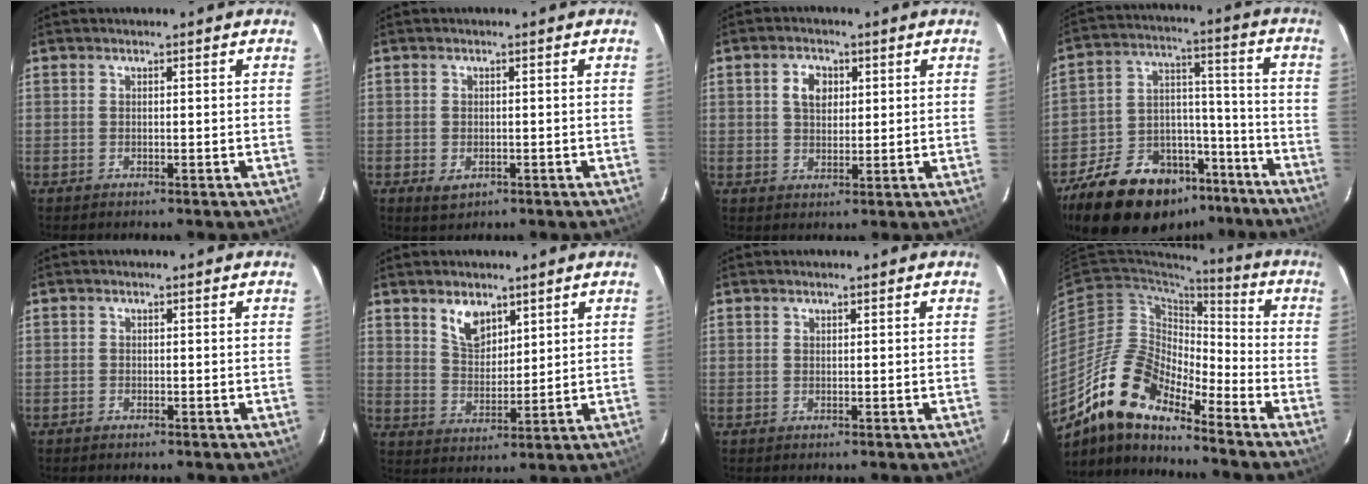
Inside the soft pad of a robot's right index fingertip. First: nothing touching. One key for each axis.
{"total": 2.6, "fx": -1.0, "fy": 1.9, "fz": 1.5, "tx": -0.026, "ty": -0.004, "tz": -0.013}
{"total": 4.6, "fx": 1.4, "fy": 3.3, "fz": 2.9, "tx": -0.045, "ty": 0.012, "tz": 0.027}
{"total": 22.9, "fx": -16.5, "fy": 12.3, "fz": 10.2, "tx": -0.214, "ty": 0.050, "tz": -0.239}
{"total": 0.6, "fx": -0.6, "fy": 0.3, "fz": 0.1, "tx": -0.003, "ty": 0.003, "tz": -0.013}
{"total": 6.4, "fx": 4.1, "fy": 3.6, "fz": 3.4, "tx": -0.055, "ty": 0.005, "tz": 0.081}
{"total": 0.0}
{"total": 15.6, "fx": -12.1, "fy": 4.8, "fz": 8.5, "tx": -0.150, "ty": -0.005, "tz": -0.243}